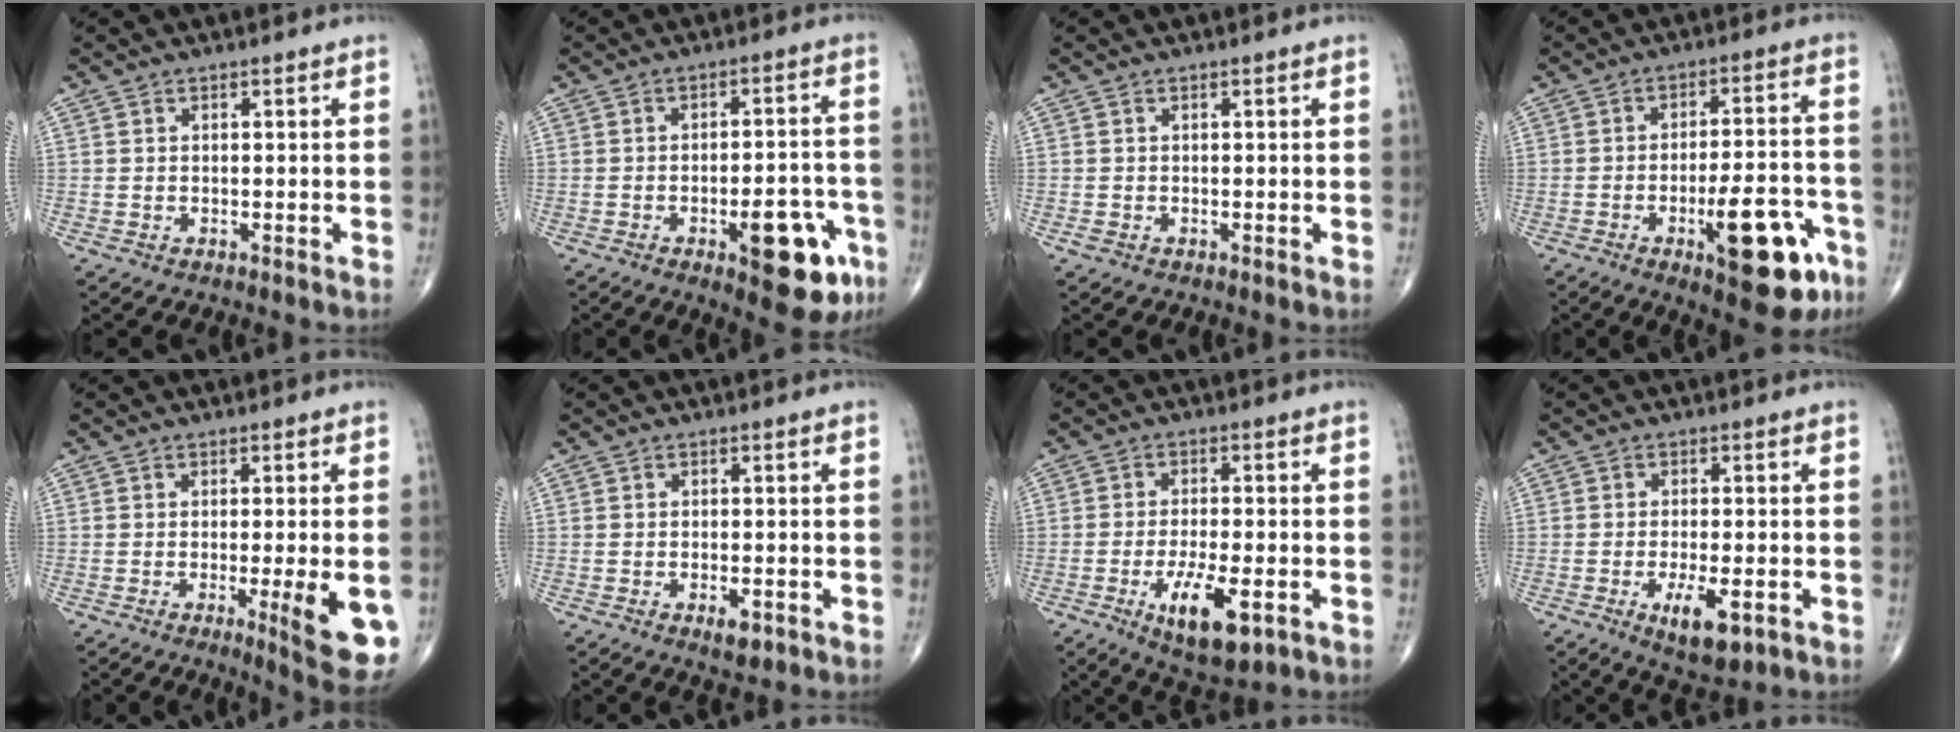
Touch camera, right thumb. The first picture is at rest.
{"total": 13.4, "force": [-5.9, 5.0, 11.0], "torque": [-0.114, 0.027, -0.071]}
{"total": 0.8, "force": [-0.3, 0.5, 0.5], "torque": [-0.012, -0.003, -0.006]}
{"total": 16.0, "force": [-7.2, 5.4, 13.3], "torque": [-0.164, 0.032, -0.092]}
{"total": 10.8, "force": [-2.8, 1.9, 10.2], "torque": [-0.127, -0.020, -0.034]}
{"total": 3.1, "force": [-1.5, 1.3, 2.5], "torque": [-0.036, -0.001, -0.019]}
{"total": 10.5, "force": [-4.1, 3.8, 8.9], "torque": [-0.149, 0.000, -0.059]}
{"total": 7.6, "force": [-3.0, 2.8, 6.4], "torque": [-0.104, -0.006, -0.042]}